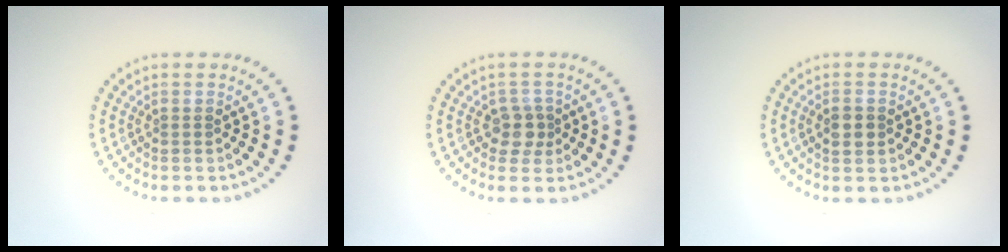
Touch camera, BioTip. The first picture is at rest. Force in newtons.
{"total": 2.1, "press": 1.8, "slide": 1.1}
{"total": 1.7, "press": 1.7, "slide": 0.1}